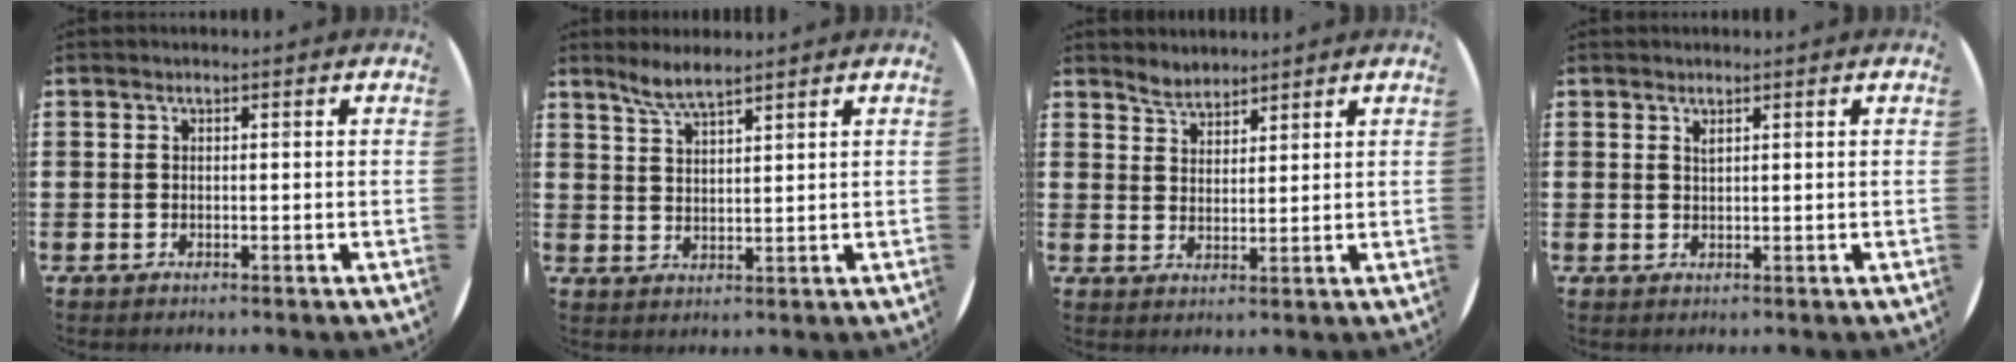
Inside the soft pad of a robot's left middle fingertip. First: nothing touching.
{"total": 3.8, "force": [3.4, 0.3, 1.6], "torque": [-0.039, -0.003, 0.061]}
{"total": 3.0, "force": [2.9, 0.8, -0.1], "torque": [-0.004, -0.004, 0.056]}
{"total": 0.7, "force": [0.7, 0.0, 0.3], "torque": [-0.007, 0.001, 0.012]}